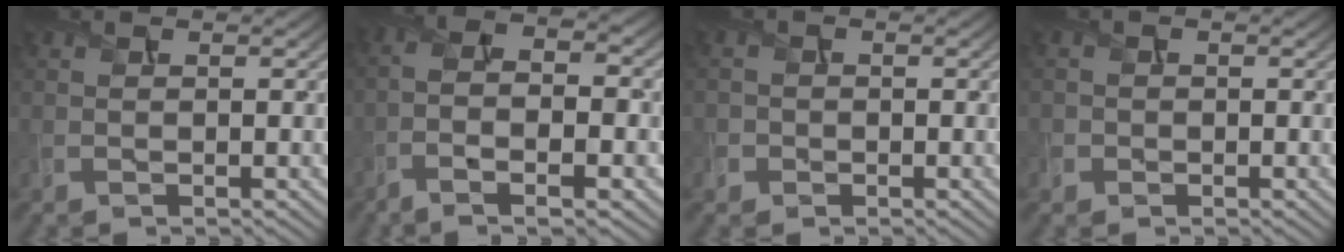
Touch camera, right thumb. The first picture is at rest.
{"total": 7.9, "force": [-3.3, 2.5, 6.7], "torque": [-0.133, -0.005, -0.058]}
{"total": 2.0, "force": [-0.7, 1.9, 0.2], "torque": [0.004, -0.001, -0.019]}
{"total": 1.5, "force": [-0.6, 1.3, 0.1], "torque": [0.008, -0.004, -0.014]}